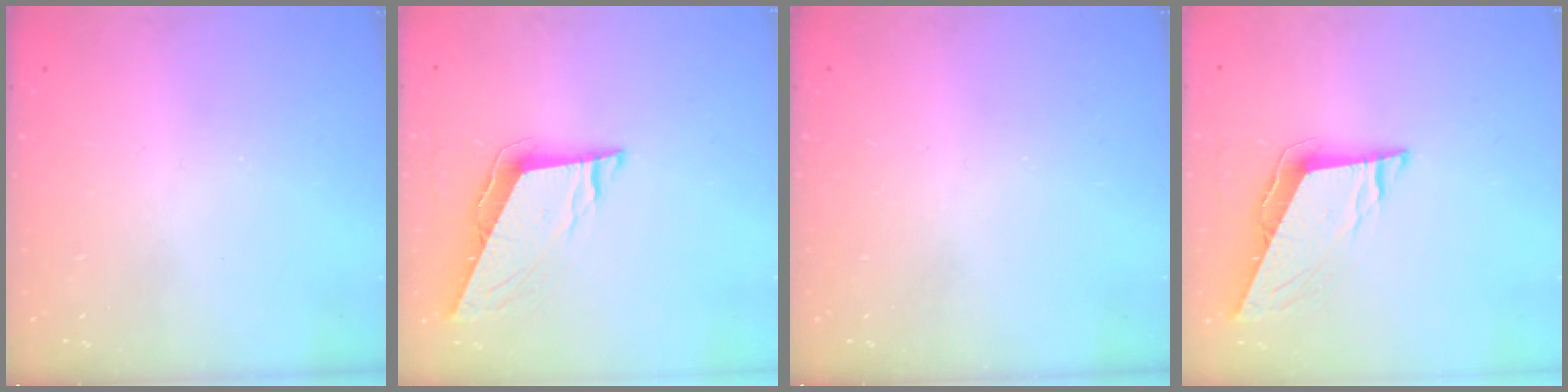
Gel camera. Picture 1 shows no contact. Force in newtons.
{"total": 9.7, "press": 9.7, "slide": 1.2}
{"total": 0.0}
{"total": 9.7, "press": 9.7, "slide": 1.2}